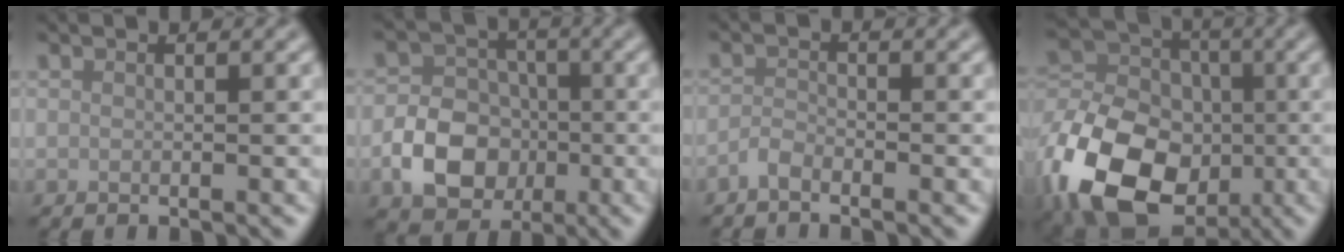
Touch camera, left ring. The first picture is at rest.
{"total": 6.4, "force": [-1.9, 5.0, 3.4], "torque": [-0.046, -0.002, -0.039]}
{"total": 1.3, "force": [-1.1, 0.4, 0.7], "torque": [-0.014, 0.002, -0.026]}
{"total": 14.8, "force": [-5.8, 10.6, 8.6], "torque": [-0.193, -0.021, -0.113]}